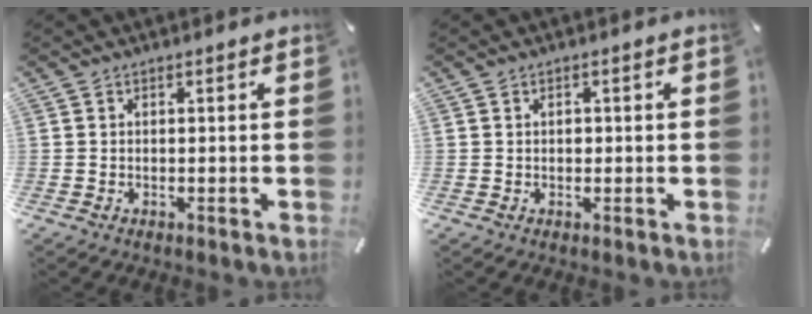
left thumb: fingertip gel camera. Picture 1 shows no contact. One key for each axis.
{"total": 1.0, "fx": 0.0, "fy": 0.8, "fz": 0.6, "tx": -0.012, "ty": 0.003, "tz": -0.001}